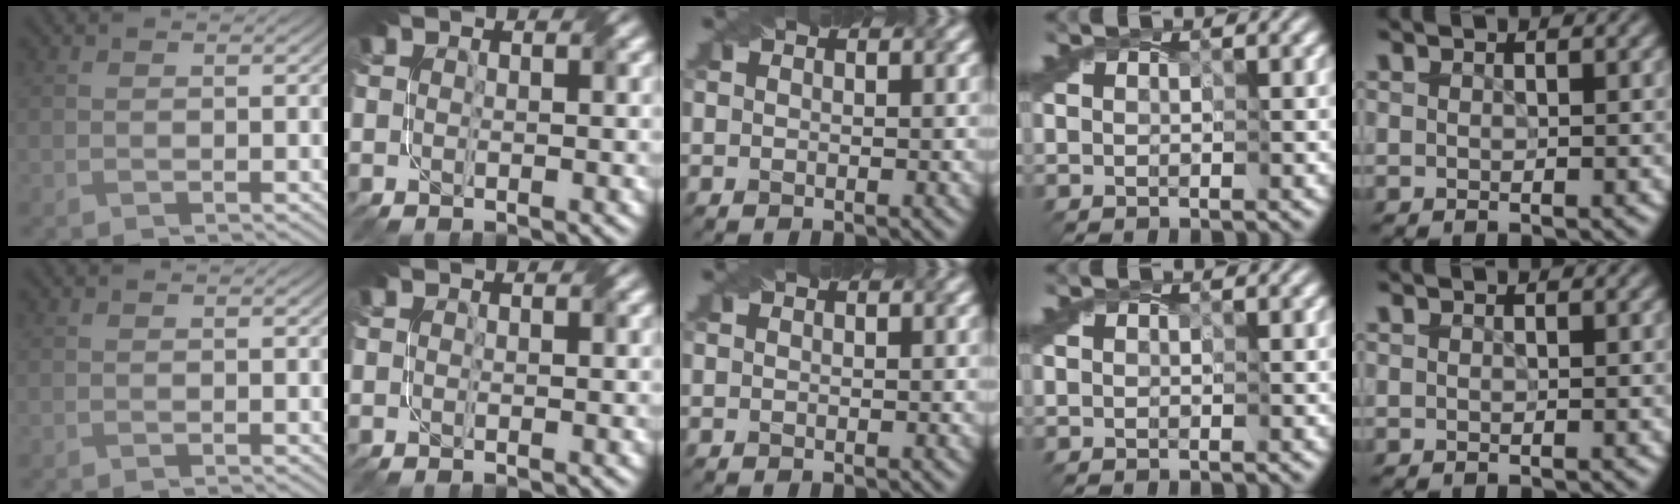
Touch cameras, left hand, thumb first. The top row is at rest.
{}